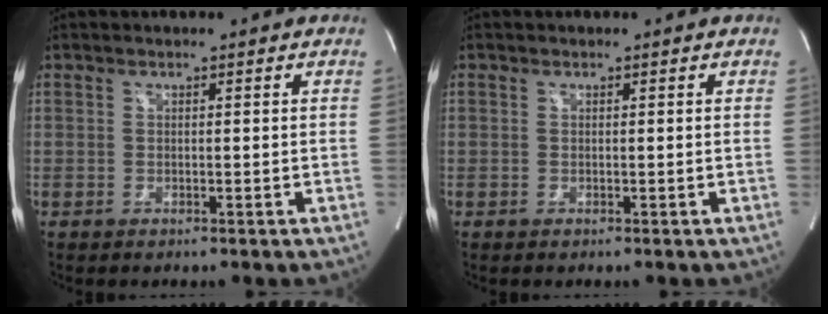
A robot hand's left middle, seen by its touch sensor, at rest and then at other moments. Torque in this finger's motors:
{"motor_torque": [-0.05, -0.49, 0.06, 0.01]}